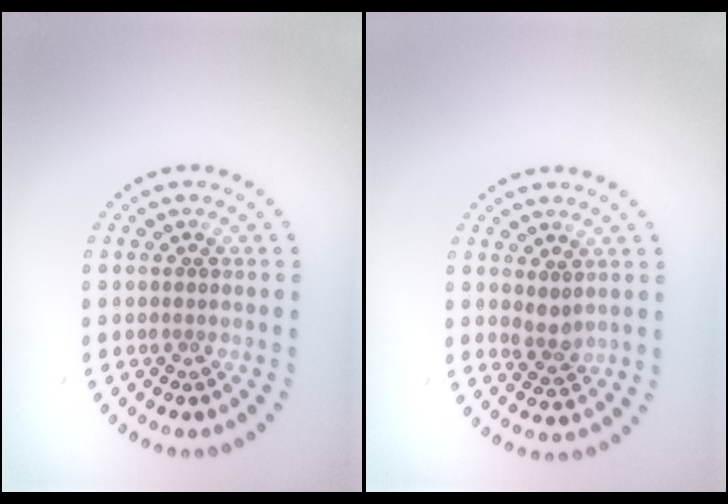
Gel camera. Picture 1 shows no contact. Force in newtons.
{"total": 1.6, "press": 1.4, "slide": 0.8}